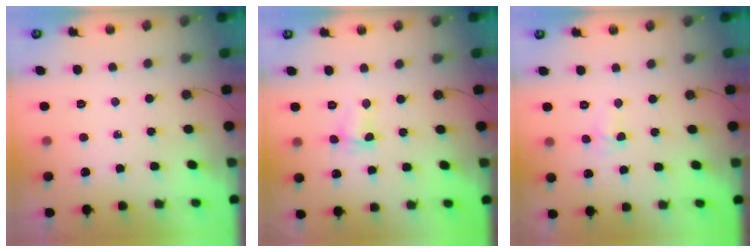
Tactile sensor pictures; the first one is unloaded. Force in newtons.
{"total": 2.5, "press": 2.5, "slide": 0.4}
{"total": 2.8, "press": 2.6, "slide": 1.0}